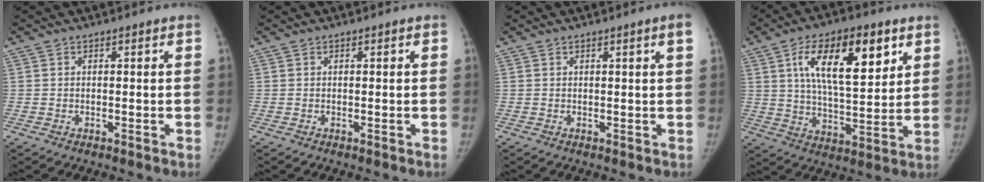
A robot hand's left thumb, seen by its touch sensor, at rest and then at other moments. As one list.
[{"total": 0.0}, {"total": 2.2, "force": [1.0, -0.3, 1.9], "torque": [-0.028, -0.004, 0.016]}, {"total": 18.1, "force": [7.5, 7.5, 14.6], "torque": [-0.207, -0.026, 0.128]}]